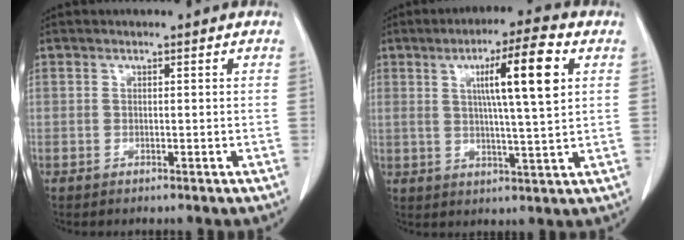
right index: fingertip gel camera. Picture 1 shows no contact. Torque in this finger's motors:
{"motor_torque": [1.56, 0.57, 0.65, 0.17]}